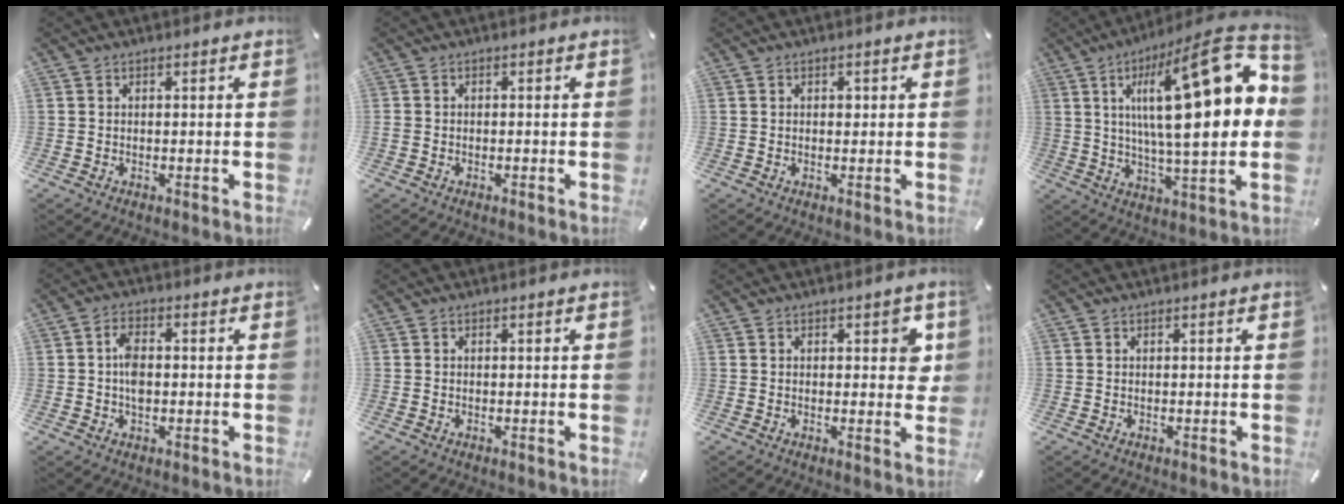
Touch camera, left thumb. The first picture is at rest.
{"total": 0.8, "force": [-0.5, 0.5, 0.4], "torque": [-0.007, 0.001, -0.012]}
{"total": 1.1, "force": [0.2, 0.9, 0.6], "torque": [-0.005, 0.000, 0.000]}
{"total": 26.1, "force": [6.8, 7.5, 24.0], "torque": [-0.377, -0.052, 0.100]}
{"total": 4.7, "force": [-0.2, 2.8, 3.8], "torque": [-0.072, 0.002, -0.007]}
{"total": 0.0}
{"total": 4.6, "force": [1.2, 2.5, 3.7], "torque": [-0.034, -0.007, 0.011]}
{"total": 0.0}